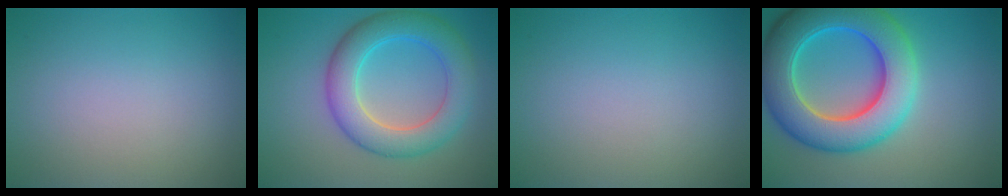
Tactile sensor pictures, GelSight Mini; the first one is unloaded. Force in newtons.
{"total": 6.5, "press": 6.5, "slide": 0.2}
{"total": 0.0}
{"total": 10.8, "press": 10.8, "slide": 0.2}